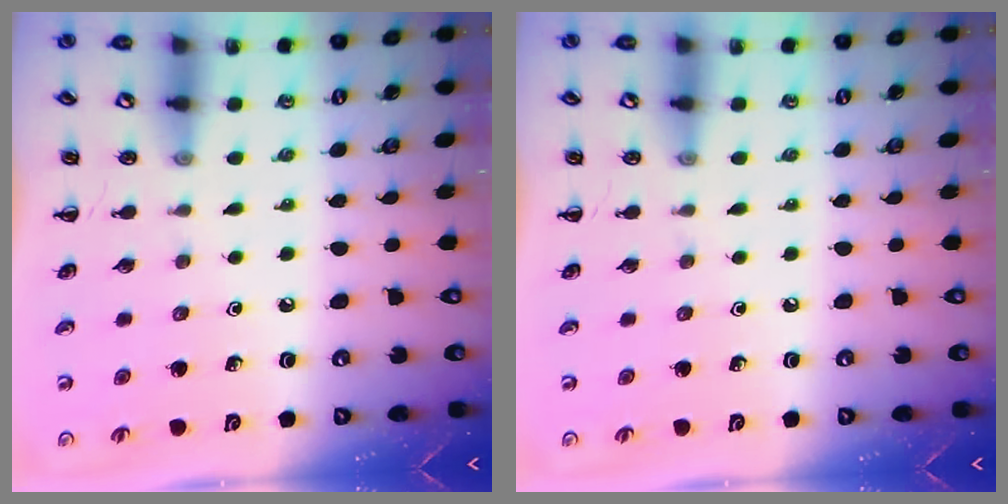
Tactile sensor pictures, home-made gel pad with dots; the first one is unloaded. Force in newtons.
{"total": 0.0}